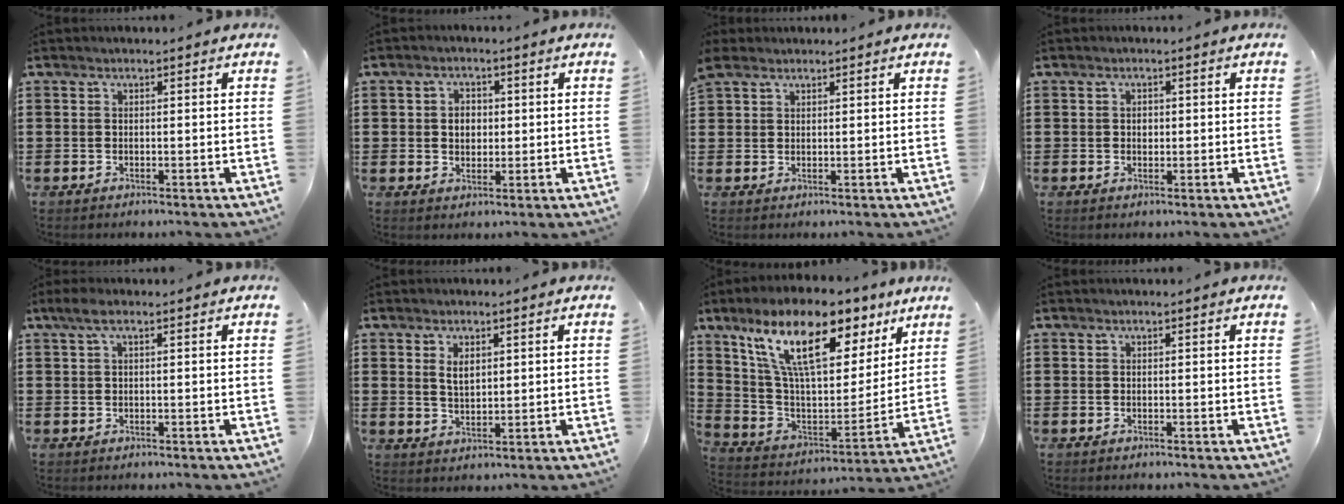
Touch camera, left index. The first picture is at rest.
{"total": 3.0, "force": [0.2, 2.4, 1.7], "torque": [-0.034, 0.006, -0.001]}
{"total": 2.2, "force": [1.8, 1.2, 0.6], "torque": [-0.018, 0.006, 0.035]}
{"total": 1.0, "force": [0.2, 0.8, 0.6], "torque": [-0.015, 0.004, 0.004]}
{"total": 2.3, "force": [0.5, 0.7, 2.1], "torque": [-0.048, 0.003, 0.004]}
{"total": 2.7, "force": [1.1, 1.4, 2.0], "torque": [-0.035, 0.002, 0.018]}
{"total": 16.6, "force": [10.3, 6.2, 11.5], "torque": [-0.240, -0.039, 0.175]}
{"total": 0.0}